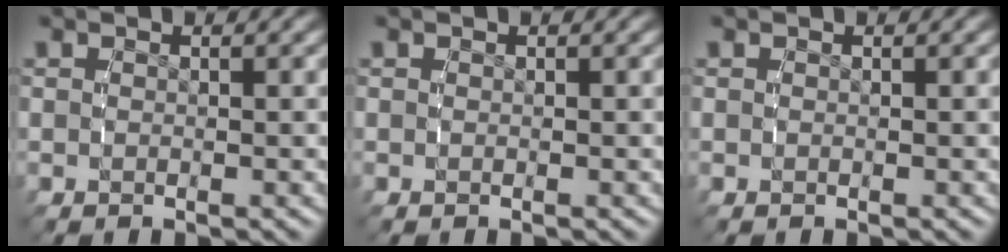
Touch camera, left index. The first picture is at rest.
{"total": 0.0}
{"total": 0.0}